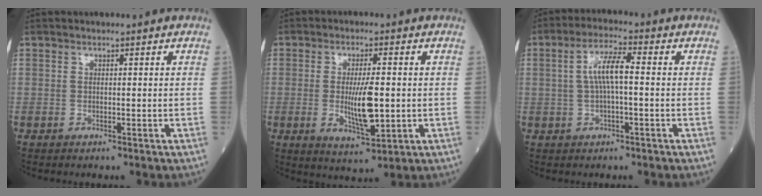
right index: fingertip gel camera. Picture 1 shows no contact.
{"total": 7.8, "force": [-0.6, 1.7, 7.6], "torque": [-0.139, -0.015, -0.008]}
{"total": 5.8, "force": [0.3, 1.0, 5.7], "torque": [-0.113, 0.016, 0.004]}